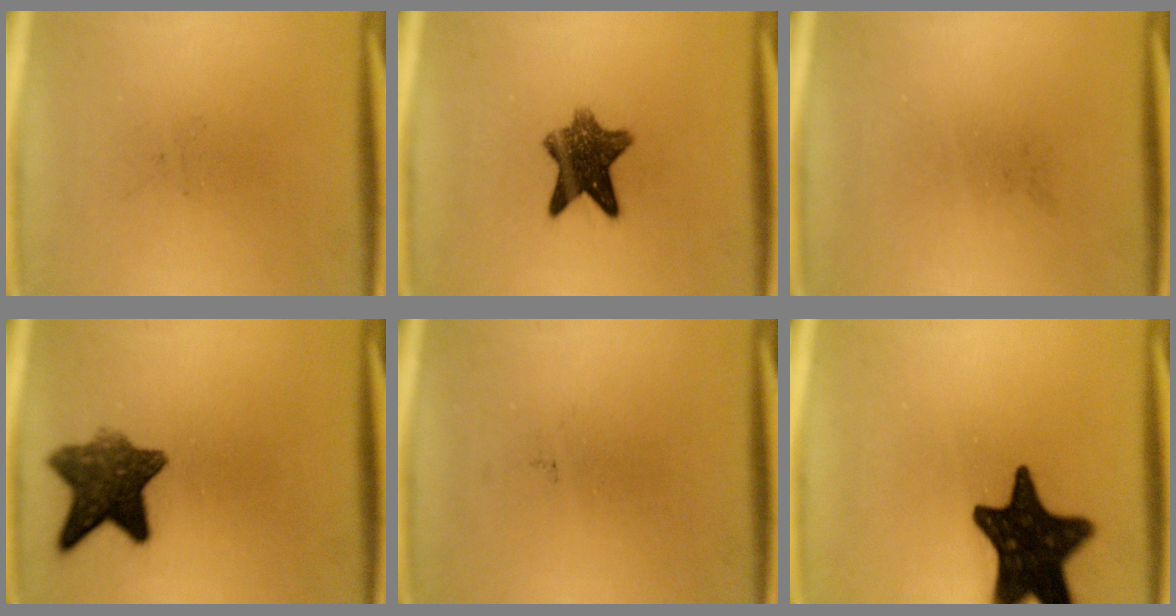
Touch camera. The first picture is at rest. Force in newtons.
{"total": 8.8}
{"total": 0.0}
{"total": 9.2}
{"total": 0.0}
{"total": 18.4}